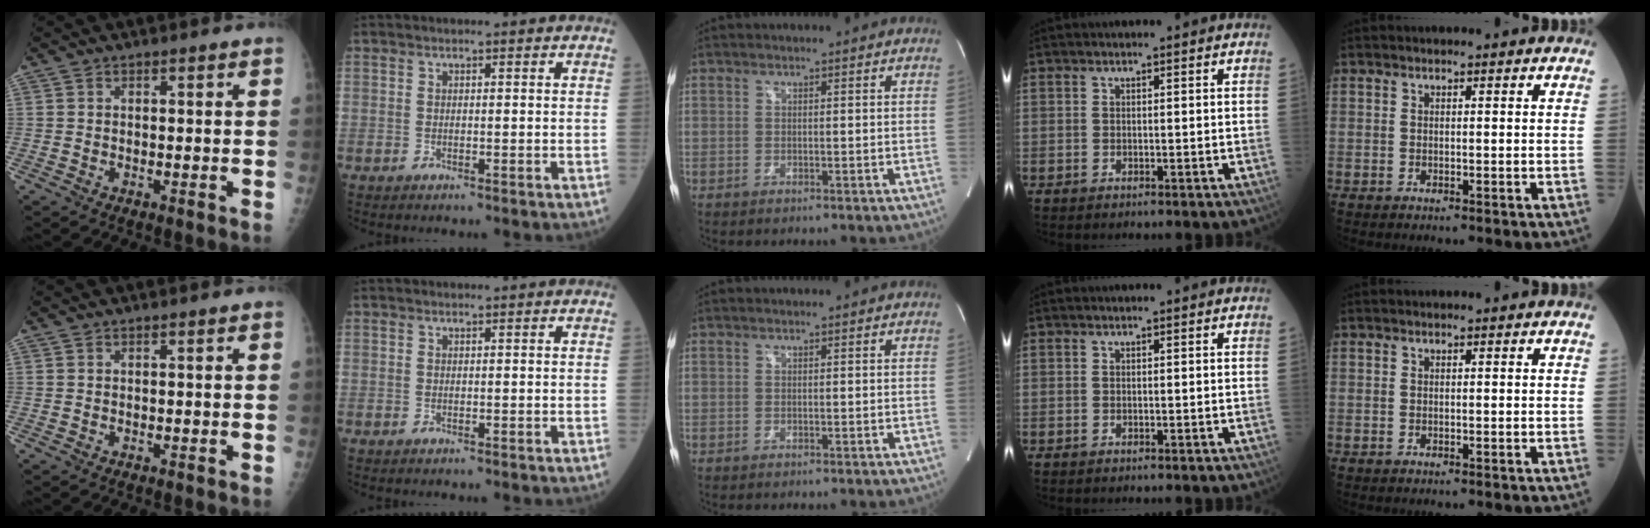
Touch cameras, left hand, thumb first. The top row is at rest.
{}